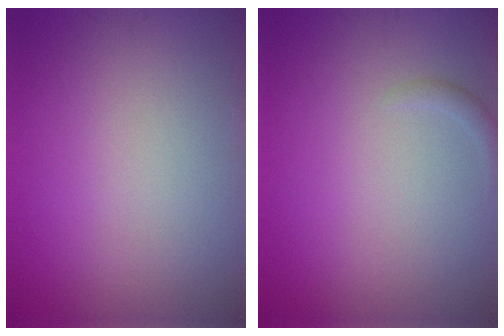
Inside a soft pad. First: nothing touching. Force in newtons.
{"total": 0.8, "press": 0.8, "slide": 0.1}